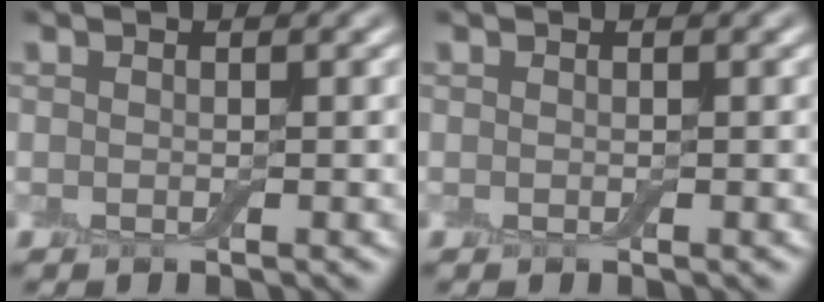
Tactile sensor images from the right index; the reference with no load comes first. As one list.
[{"total": 0.0}]